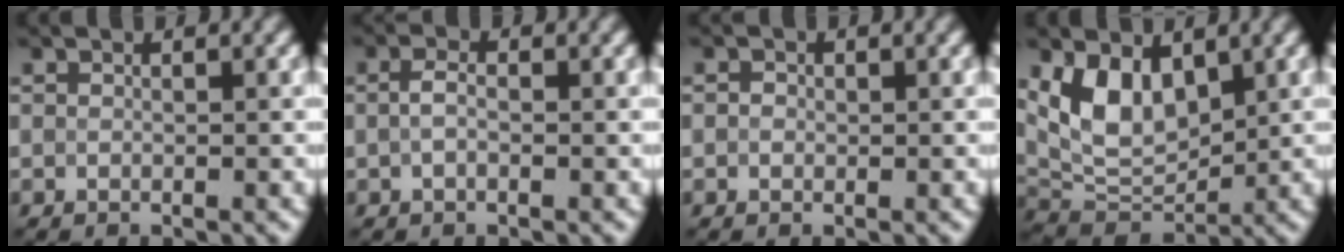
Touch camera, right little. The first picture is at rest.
{"total": 1.5, "force": [-0.1, 0.7, 1.3], "torque": [-0.031, 0.008, -0.007]}
{"total": 0.7, "force": [0.1, 0.6, 0.3], "torque": [-0.005, 0.002, -0.003]}
{"total": 5.9, "force": [2.2, 3.4, 4.2], "torque": [-0.081, -0.006, 0.045]}